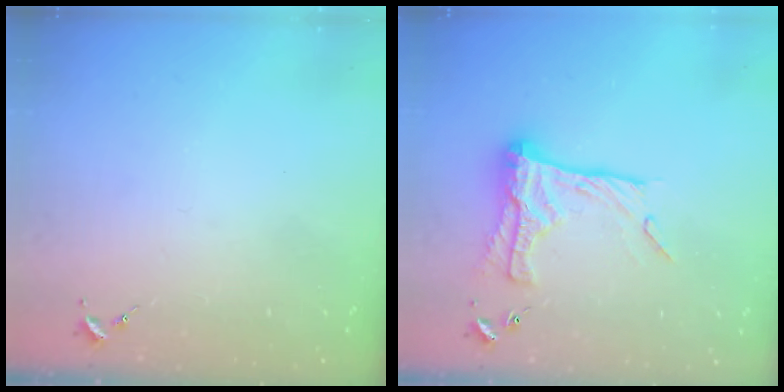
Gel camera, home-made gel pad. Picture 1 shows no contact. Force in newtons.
{"total": 16.9, "press": 16.8, "slide": 1.5}